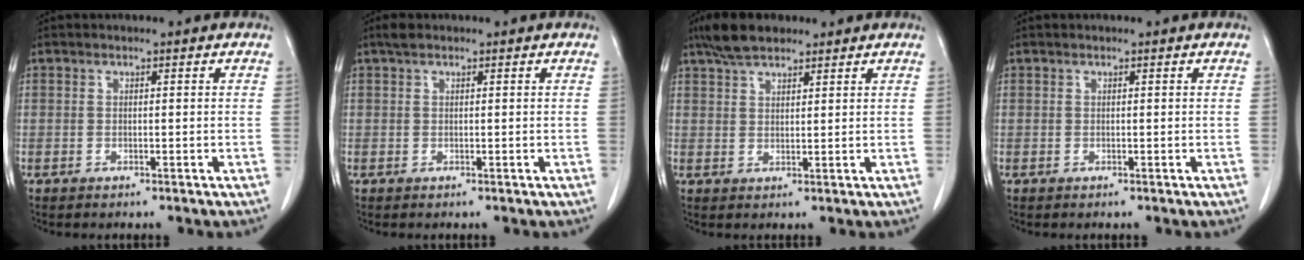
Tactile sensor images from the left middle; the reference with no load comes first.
{"total": 1.2, "force": [0.9, 0.4, 0.7], "torque": [-0.018, 0.014, 0.017]}
{"total": 5.7, "force": [4.5, 2.0, 2.8], "torque": [-0.063, 0.016, 0.086]}
{"total": 0.0}